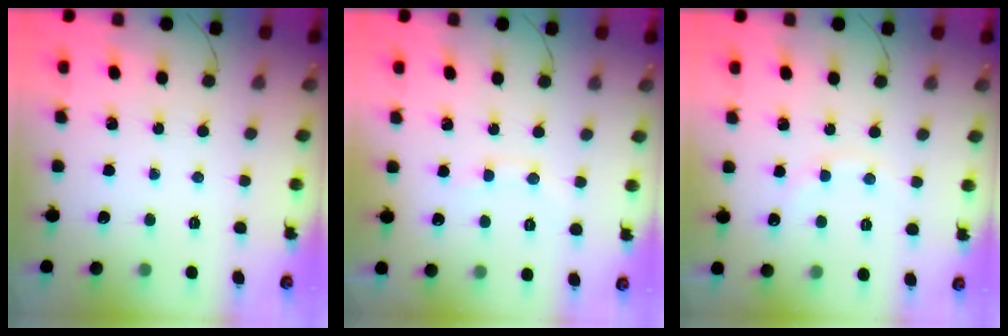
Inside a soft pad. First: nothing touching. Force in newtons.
{"total": 7.3, "press": 7.2, "slide": 1.4}
{"total": 6.8, "press": 6.7, "slide": 1.3}